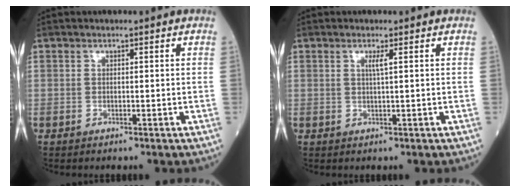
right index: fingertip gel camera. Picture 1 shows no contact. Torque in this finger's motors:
{"motor_torque": [0.04, 0.00, 0.12, 0.04]}